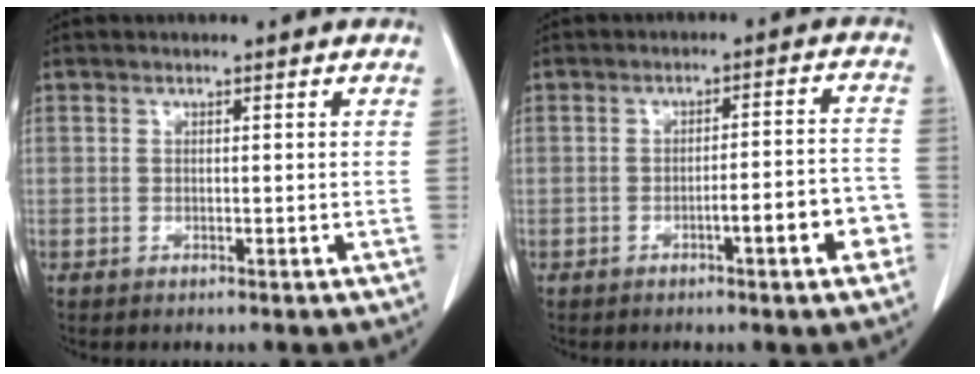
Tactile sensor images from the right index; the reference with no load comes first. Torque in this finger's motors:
{"motor_torque": [0.70, -0.54, 0.15, 0.04]}